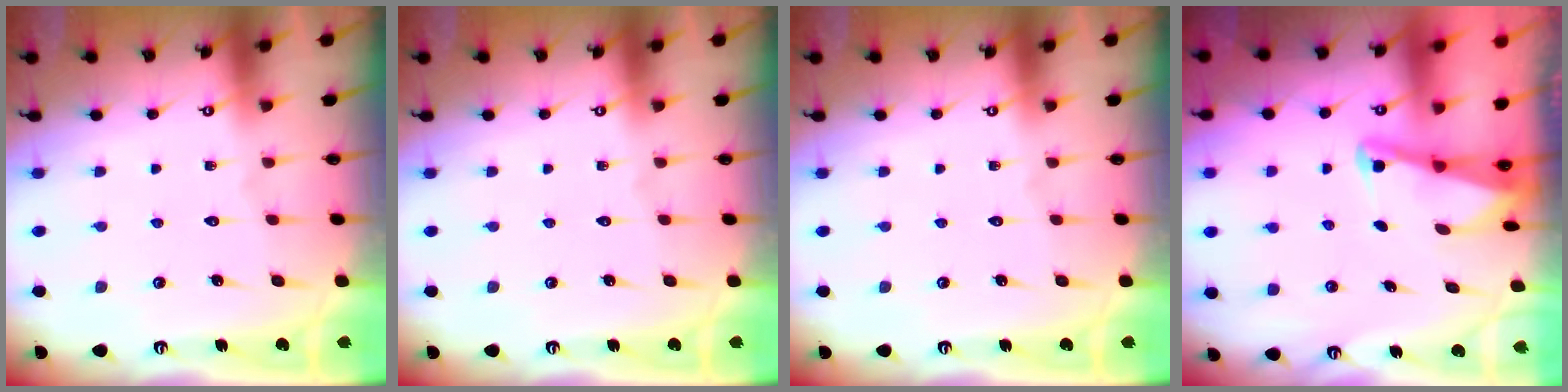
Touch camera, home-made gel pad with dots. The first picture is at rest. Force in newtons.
{"total": 0.0}
{"total": 0.0}
{"total": 2.0, "press": 2.0, "slide": 0.4}